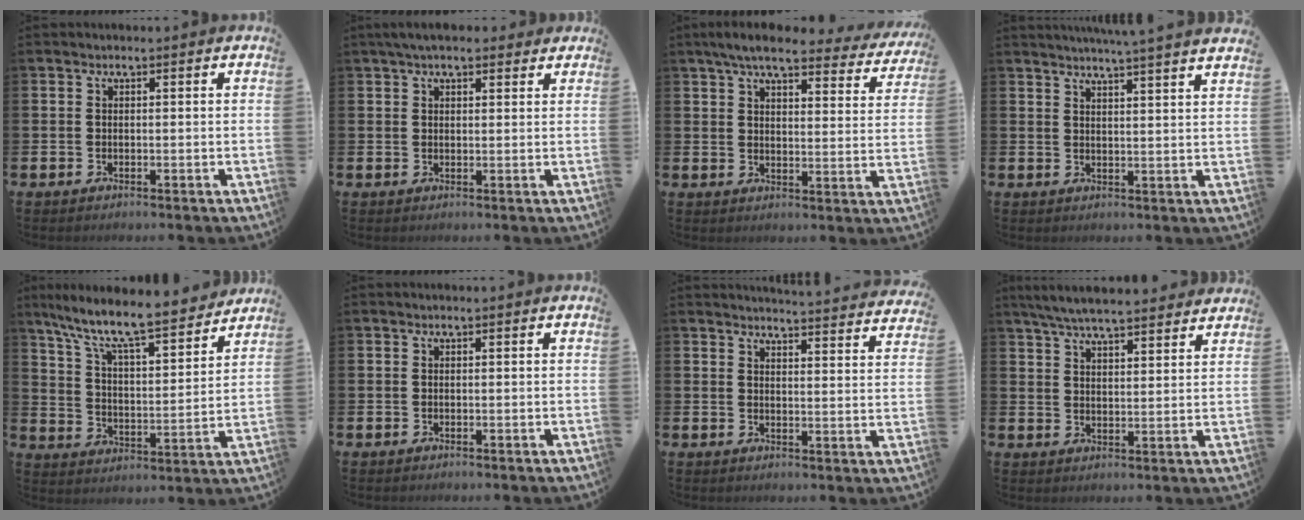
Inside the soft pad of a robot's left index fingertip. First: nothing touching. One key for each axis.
{"total": 3.4, "fx": 2.8, "fy": 1.2, "fz": 1.5, "tx": -0.029, "ty": -0.001, "tz": 0.050}
{"total": 6.7, "fx": 5.9, "fy": 1.1, "fz": 3.0, "tx": -0.065, "ty": -0.029, "tz": 0.099}
{"total": 4.4, "fx": 4.2, "fy": -1.2, "fz": 0.4, "tx": -0.010, "ty": -0.028, "tz": 0.072}
{"total": 10.5, "fx": 9.3, "fy": 1.5, "fz": 4.5, "tx": -0.112, "ty": -0.069, "tz": 0.152}
{"total": 0.0}
{"total": 4.3, "fx": 4.3, "fy": -0.2, "fz": 0.2, "tx": 0.000, "ty": -0.038, "tz": 0.073}
{"total": 6.6, "fx": 6.3, "fy": 0.7, "fz": 1.8, "tx": -0.048, "ty": -0.029, "tz": 0.112}